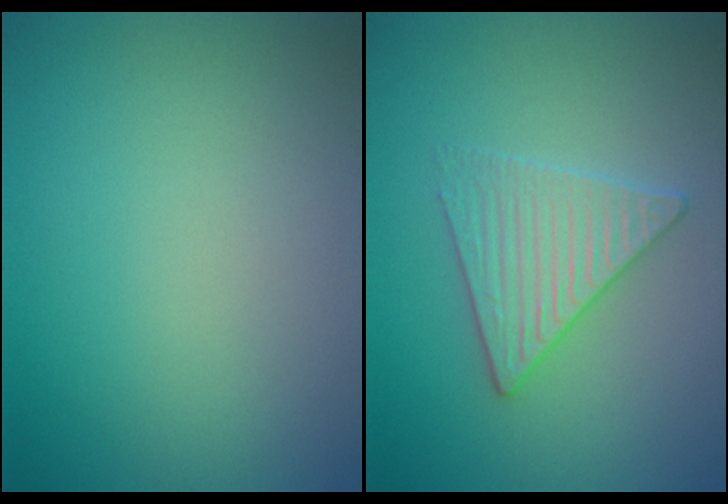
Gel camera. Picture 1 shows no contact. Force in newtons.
{"total": 3.2, "press": 3.2, "slide": 0.6}